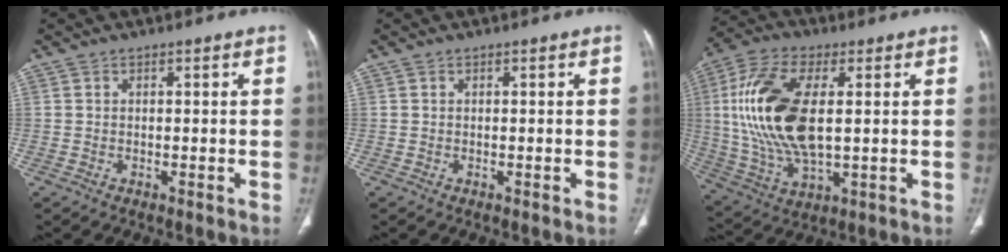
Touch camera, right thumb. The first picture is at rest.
{"total": 0.0}
{"total": 19.8, "force": [2.3, 9.4, 17.2], "torque": [-0.364, -0.004, 0.045]}